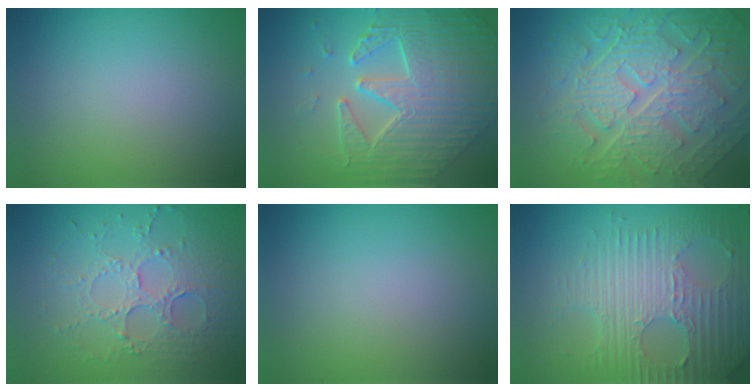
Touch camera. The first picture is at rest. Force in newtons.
{"total": 6.8, "press": 5.9, "slide": 3.4}
{"total": 10.5, "press": 7.2, "slide": 7.7}
{"total": 4.0, "press": 3.6, "slide": 1.7}
{"total": 0.0}
{"total": 7.6, "press": 5.2, "slide": 5.6}